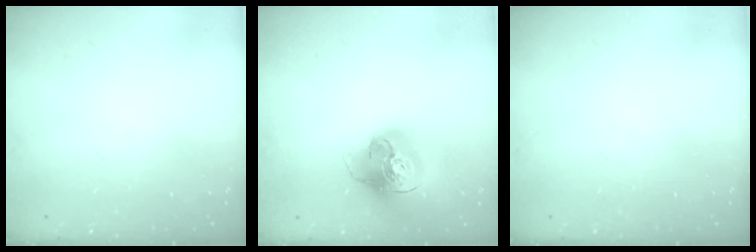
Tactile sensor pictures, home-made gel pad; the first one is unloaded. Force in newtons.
{"total": 18.6, "press": 18.5, "slide": 2.0}
{"total": 0.0}